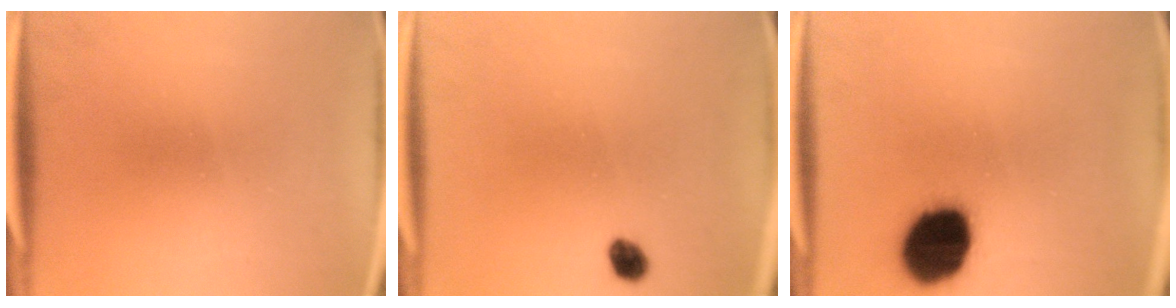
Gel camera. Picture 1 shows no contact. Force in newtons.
{"total": 2.2}
{"total": 17.9}